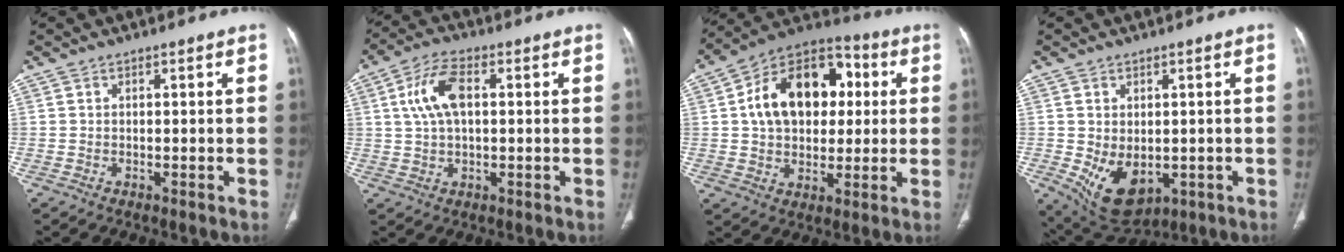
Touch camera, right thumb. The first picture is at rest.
{"total": 8.7, "force": [1.7, 4.5, 7.2], "torque": [-0.145, 0.014, 0.032]}
{"total": 19.3, "force": [3.2, 13.4, 13.6], "torque": [-0.182, 0.022, 0.048]}
{"total": 9.6, "force": [-1.8, 6.3, 7.0], "torque": [-0.101, -0.012, -0.004]}